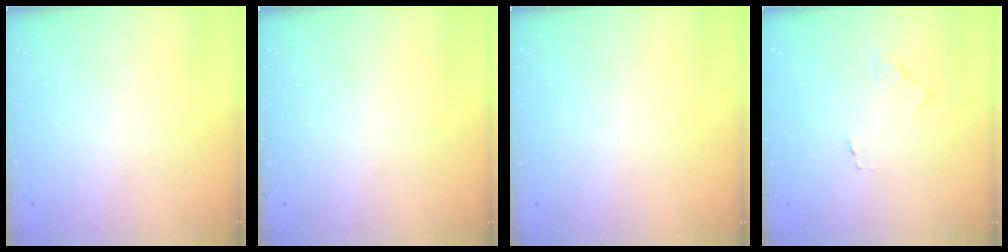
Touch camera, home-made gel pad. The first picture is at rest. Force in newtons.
{"total": 0.0}
{"total": 0.0}
{"total": 1.3, "press": 1.2, "slide": 0.1}